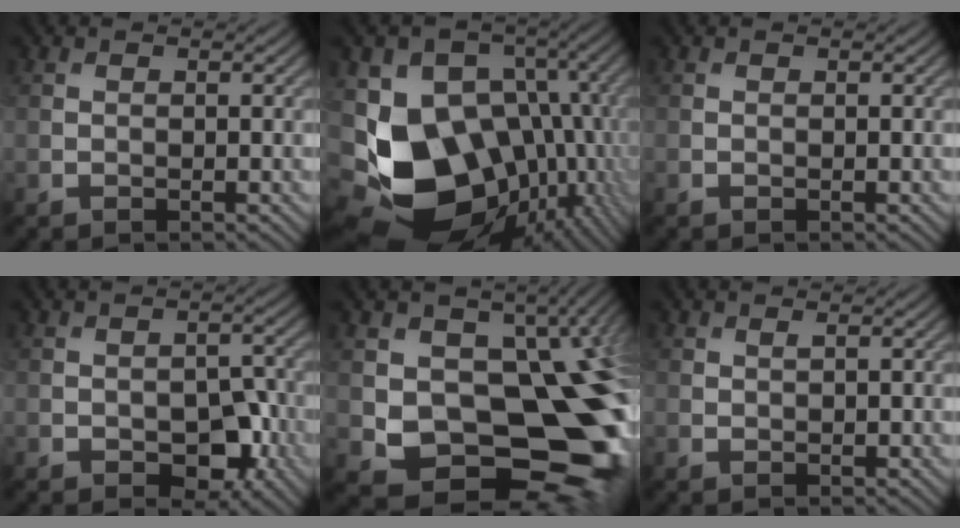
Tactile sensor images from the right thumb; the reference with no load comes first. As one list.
[{"total": 19.2, "force": [-4.7, 13.8, 12.4], "torque": [-0.235, -0.043, -0.053]}, {"total": 0.0}, {"total": 5.3, "force": [-2.0, 3.3, 3.7], "torque": [-0.043, -0.005, -0.029]}, {"total": 17.1, "force": [-2.4, 11.6, 12.3], "torque": [-0.158, -0.039, -0.024]}, {"total": 0.7, "force": [0.4, 0.3, 0.4], "torque": [-0.010, -0.001, 0.007]}]